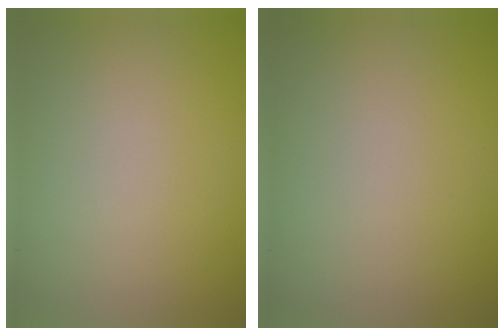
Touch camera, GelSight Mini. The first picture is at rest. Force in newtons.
{"total": 0.0}